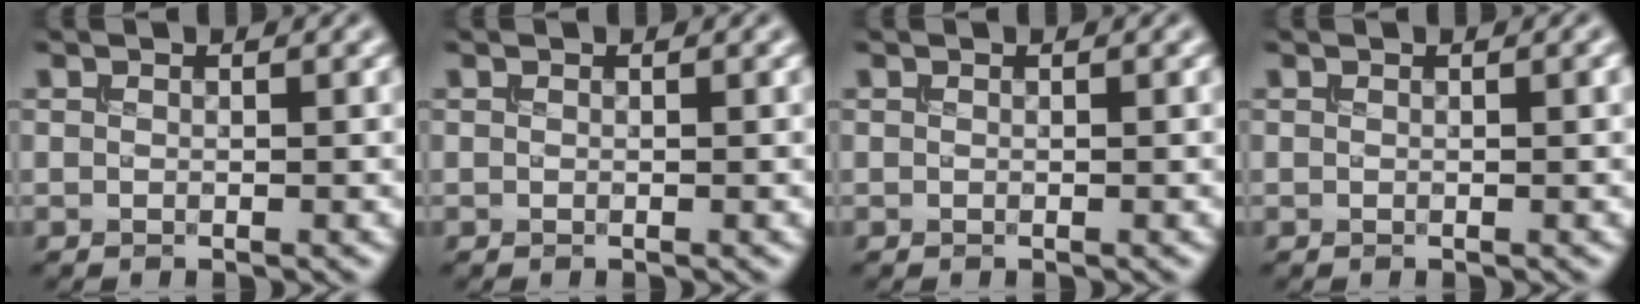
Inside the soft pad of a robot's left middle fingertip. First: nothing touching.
{"total": 0.0}
{"total": 0.0}
{"total": 0.7, "force": [0.2, 0.2, 0.7], "torque": [-0.008, 0.005, 0.002]}